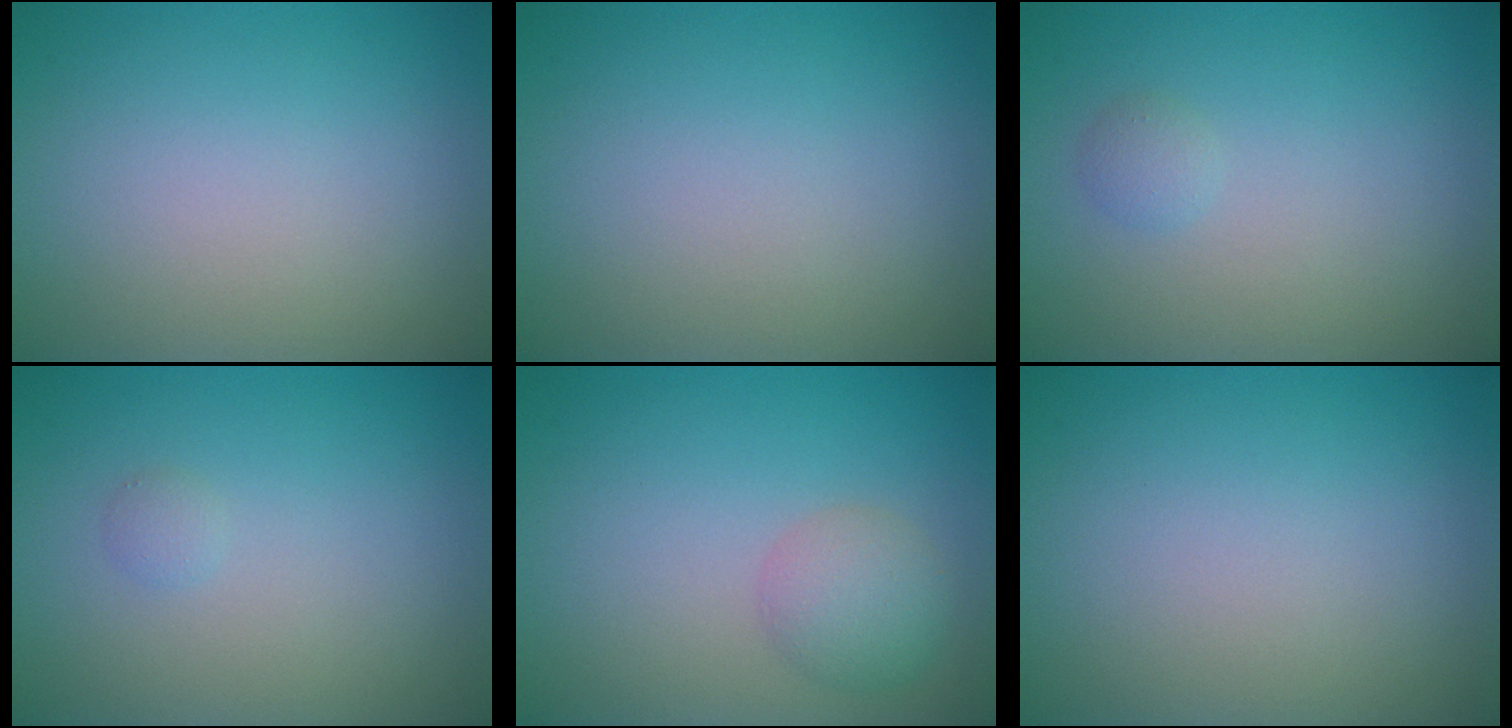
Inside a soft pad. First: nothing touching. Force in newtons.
{"total": 0.0}
{"total": 0.8, "press": 0.8, "slide": 0.0}
{"total": 0.6, "press": 0.6, "slide": 0.1}
{"total": 2.1, "press": 2.1, "slide": 0.2}
{"total": 0.0}